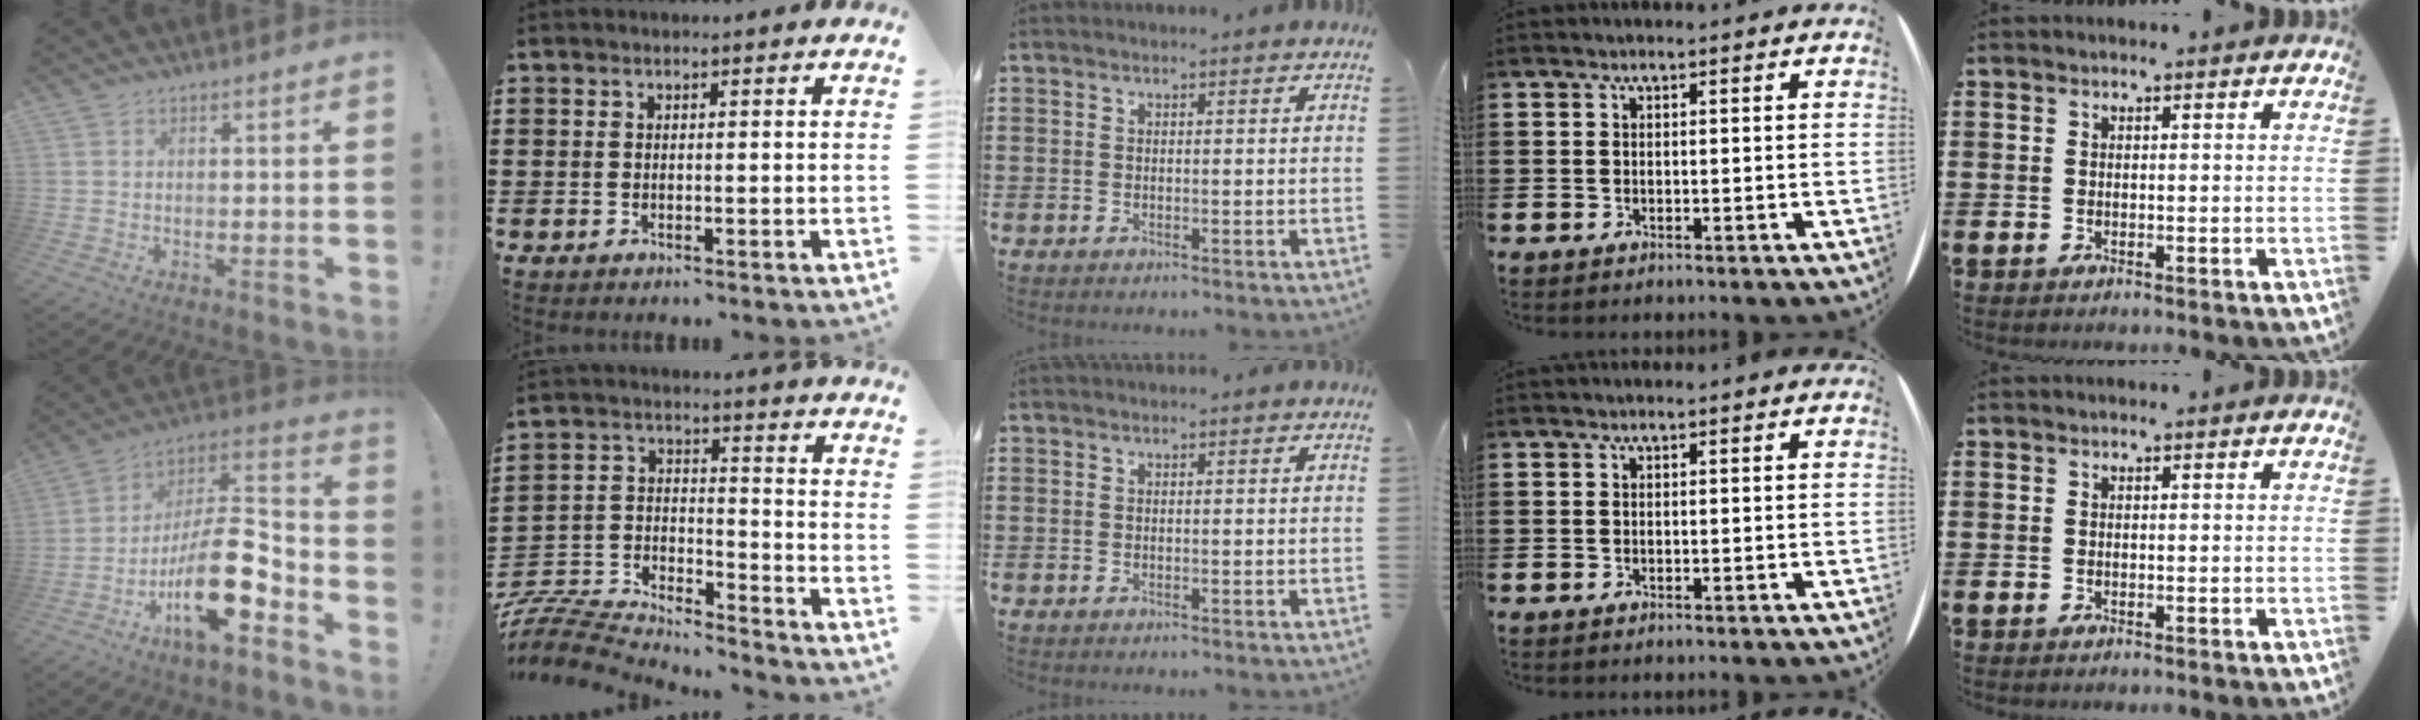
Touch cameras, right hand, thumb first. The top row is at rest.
{"thumb": {"total": 20.3, "force": [-8.1, 7.5, 17.0], "torque": [-0.294, 0.039, -0.128]}, "index": {"total": 7.3, "force": [-7.1, 1.4, 0.9], "torque": [-0.041, -0.003, -0.149]}}